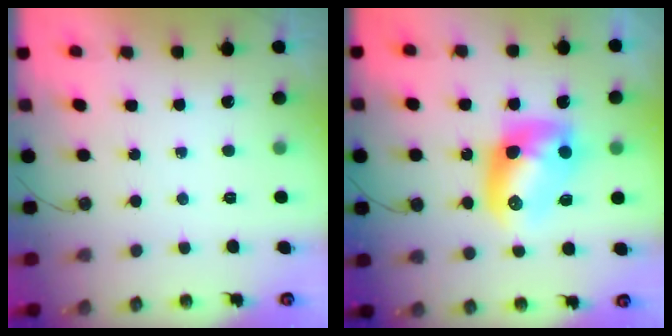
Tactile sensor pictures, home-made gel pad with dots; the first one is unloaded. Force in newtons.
{"total": 13.0, "press": 12.9, "slide": 1.0}